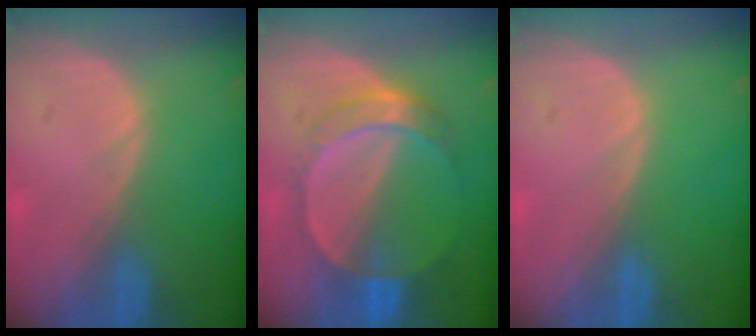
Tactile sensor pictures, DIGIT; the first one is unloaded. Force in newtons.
{"total": 7.4, "press": 6.4, "slide": 3.8}
{"total": 0.0}